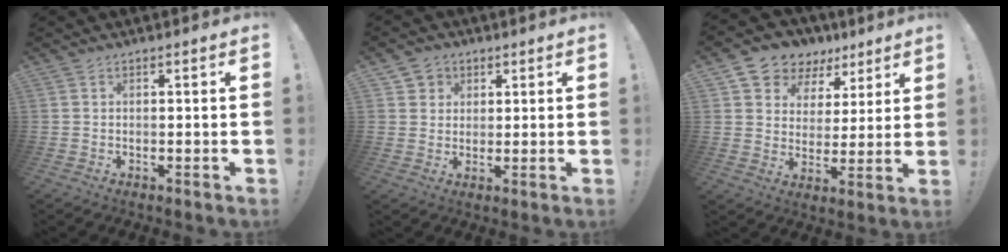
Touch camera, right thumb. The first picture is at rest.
{"total": 4.5, "force": [1.7, 4.1, 0.6], "torque": [-0.006, -0.011, 0.032]}
{"total": 8.6, "force": [5.5, 6.5, 1.4], "torque": [-0.028, -0.042, 0.107]}